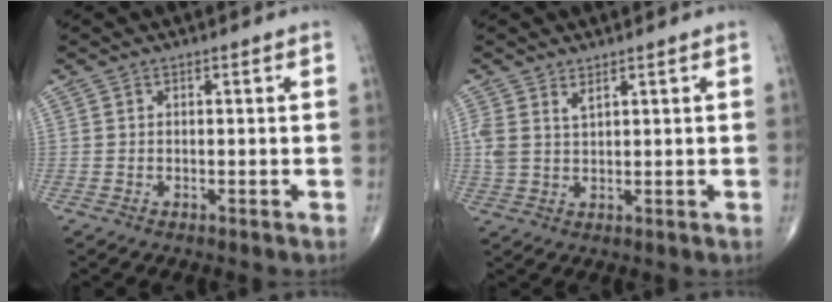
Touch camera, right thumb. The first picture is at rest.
{"total": 3.6, "force": [2.1, 1.5, 2.5], "torque": [-0.055, -0.007, 0.049]}